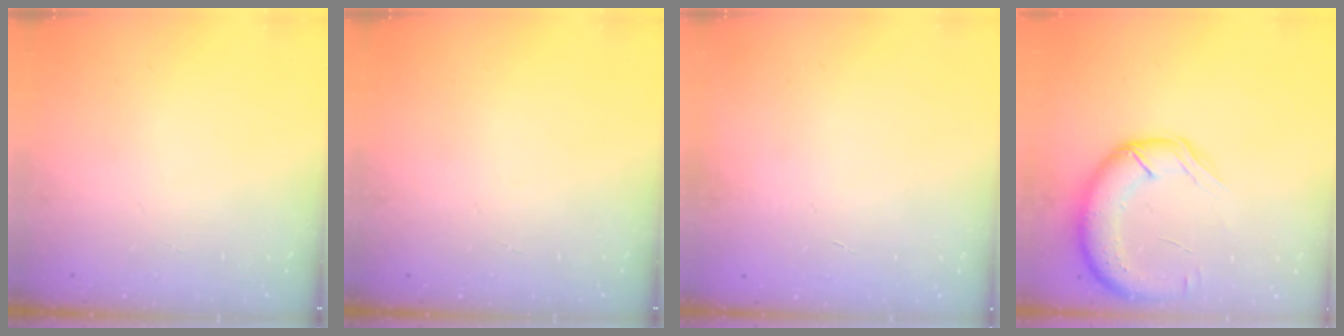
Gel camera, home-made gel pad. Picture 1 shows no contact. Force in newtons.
{"total": 0.0}
{"total": 0.6, "press": 0.6, "slide": 0.2}
{"total": 14.4, "press": 14.0, "slide": 3.5}